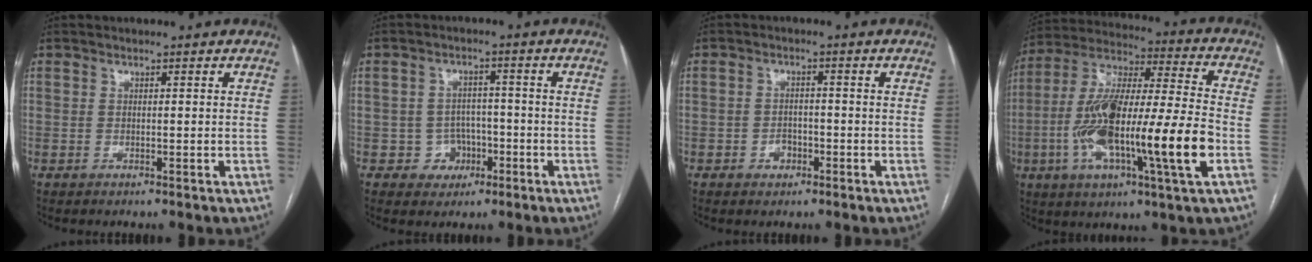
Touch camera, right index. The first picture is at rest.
{"total": 4.5, "force": [-1.6, 4.1, 0.5], "torque": [0.008, 0.015, -0.019]}
{"total": 2.4, "force": [-1.2, 1.8, 1.1], "torque": [-0.008, 0.008, -0.016]}
{"total": 22.1, "force": [-5.4, 2.2, 21.3], "torque": [-0.393, -0.007, -0.096]}